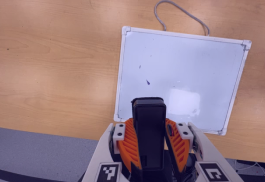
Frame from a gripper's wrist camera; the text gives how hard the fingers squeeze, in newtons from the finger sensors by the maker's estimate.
{"total": 9.8, "left": 8.1, "right": 11.5}